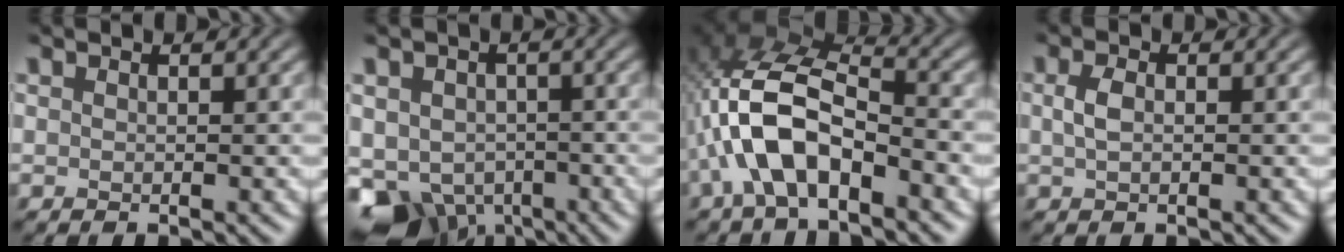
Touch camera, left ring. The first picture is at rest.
{"total": 7.1, "force": [-4.1, 4.9, 3.0], "torque": [-0.044, -0.017, -0.080]}
{"total": 8.4, "force": [-4.5, 3.4, 6.3], "torque": [-0.134, 0.012, -0.094]}
{"total": 1.4, "force": [-1.0, 0.6, 0.8], "torque": [-0.021, -0.005, -0.020]}